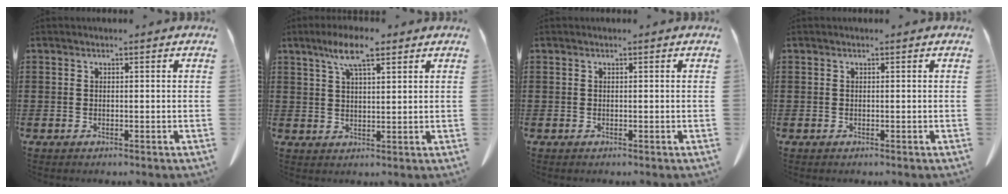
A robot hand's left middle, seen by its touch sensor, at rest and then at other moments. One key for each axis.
{"total": 6.9, "fx": 4.5, "fy": 1.4, "fz": 5.1, "tx": -0.109, "ty": 0.003, "tz": 0.077}
{"total": 0.0}
{"total": 0.0}